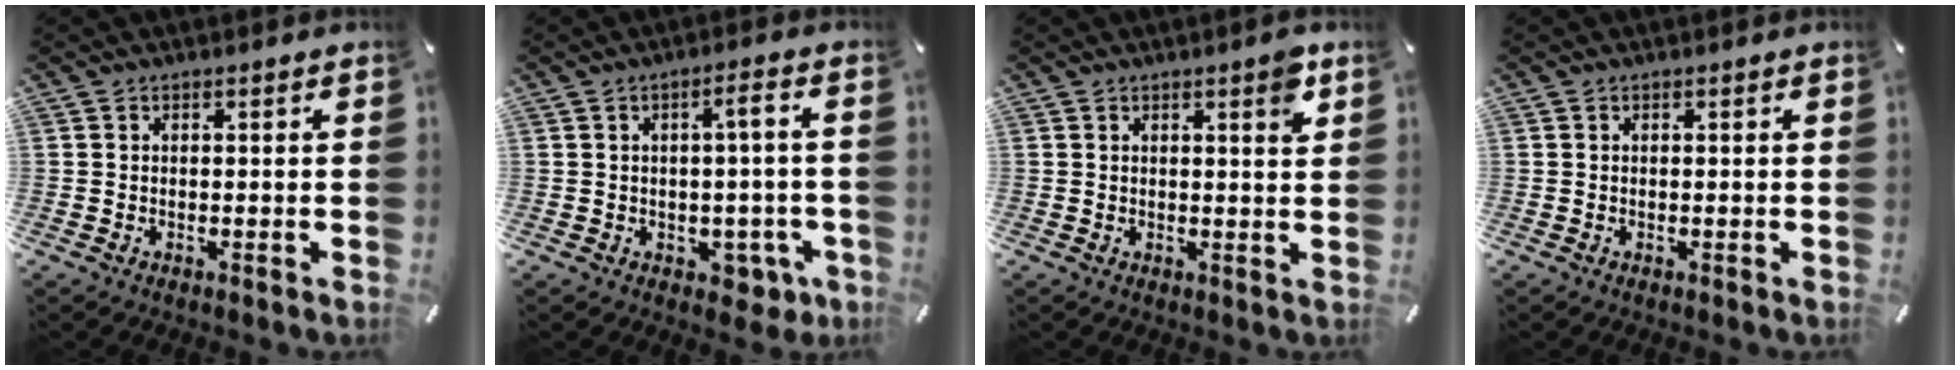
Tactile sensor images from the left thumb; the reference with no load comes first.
{"total": 6.2, "force": [-1.3, 3.3, 5.1], "torque": [-0.063, 0.006, -0.027]}
{"total": 3.6, "force": [2.1, 0.7, 2.8], "torque": [-0.036, -0.012, 0.032]}
{"total": 0.0}